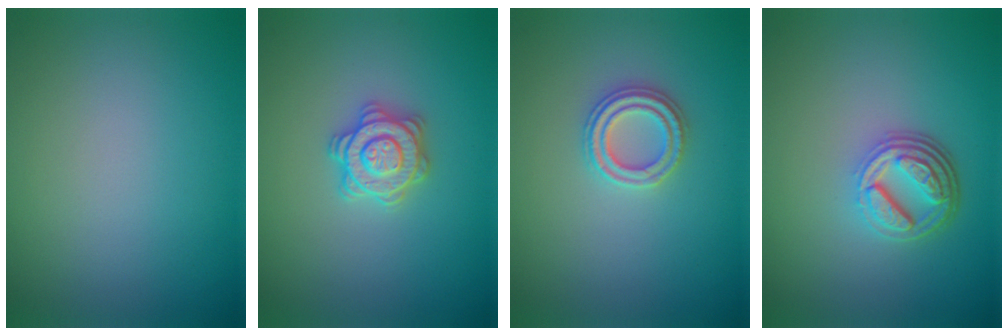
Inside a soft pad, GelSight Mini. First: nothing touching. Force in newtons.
{"total": 3.3, "press": 3.2, "slide": 0.9}
{"total": 2.4, "press": 2.4, "slide": 0.2}
{"total": 4.6, "press": 3.4, "slide": 3.1}